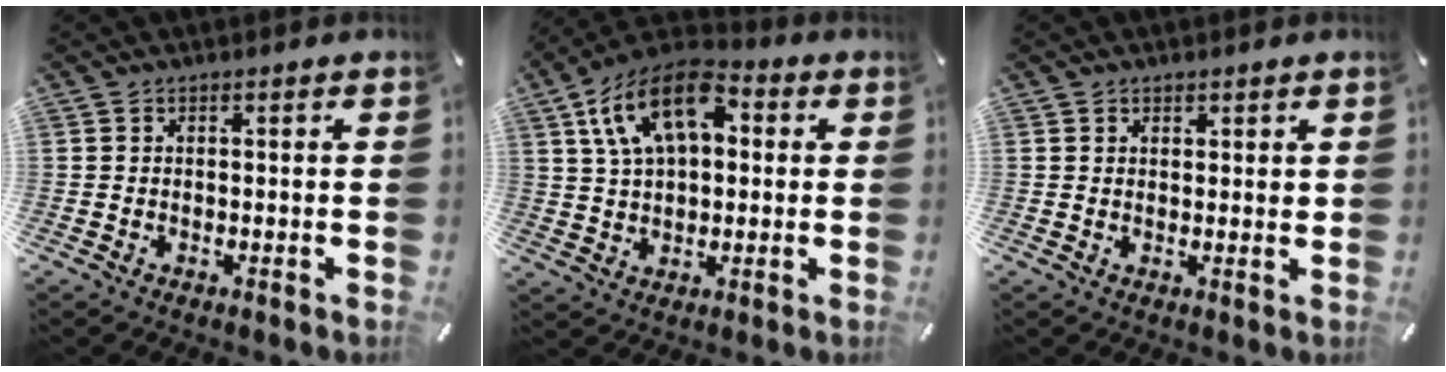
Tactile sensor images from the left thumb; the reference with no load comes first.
{"total": 15.1, "force": [5.6, 9.1, 10.6], "torque": [-0.205, 0.000, 0.101]}
{"total": 1.5, "force": [1.0, 1.0, 0.5], "torque": [0.006, -0.005, 0.015]}